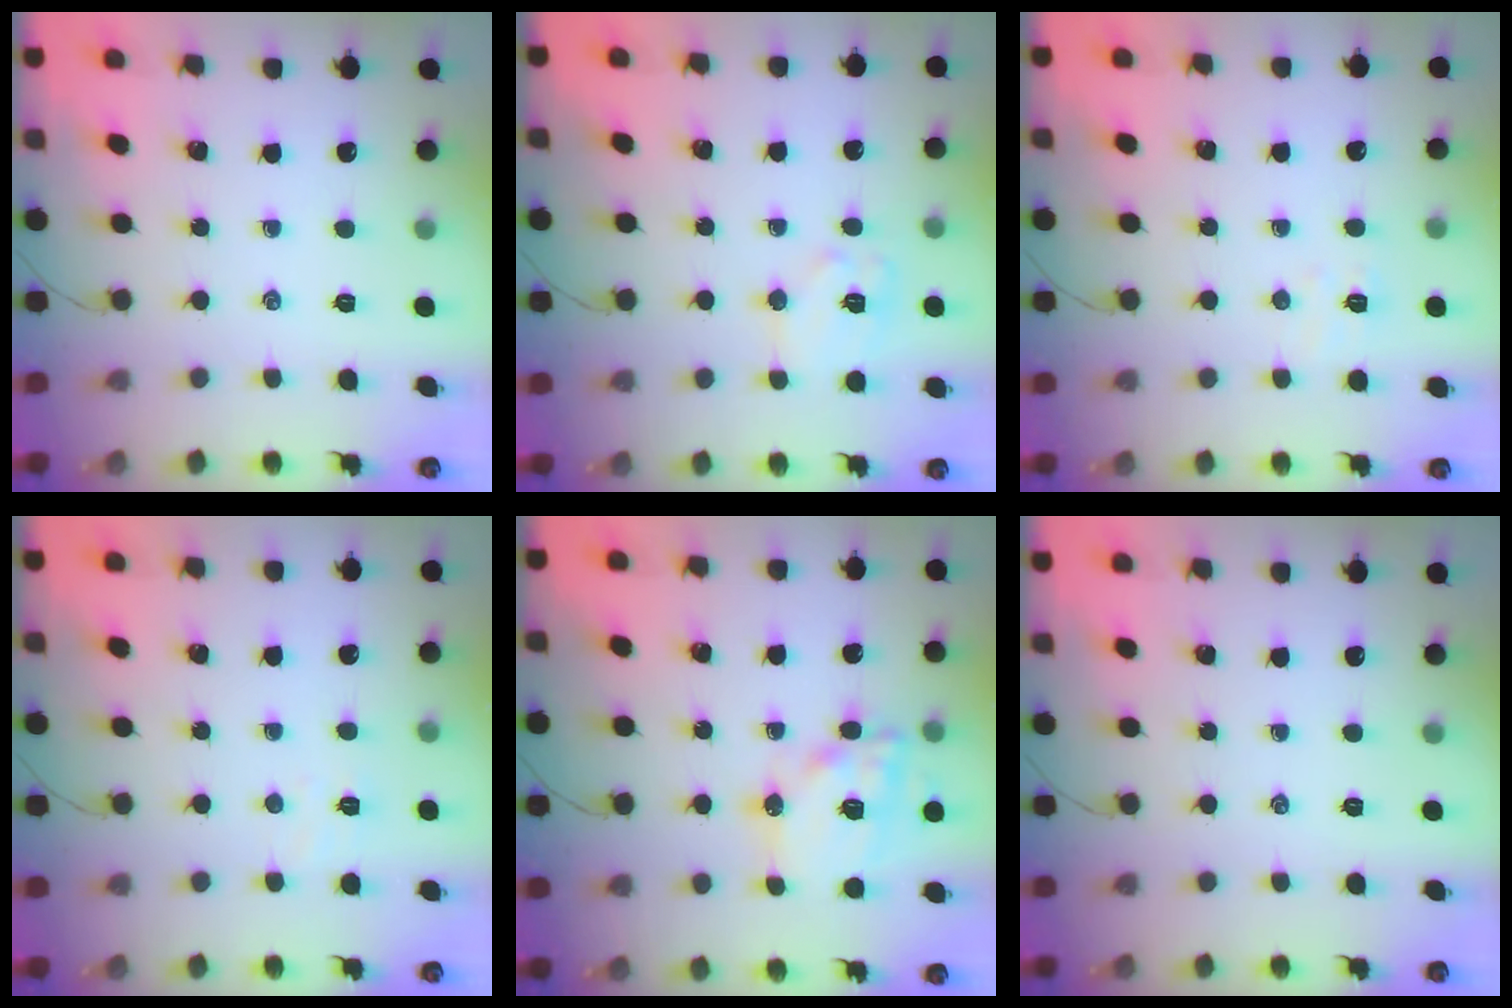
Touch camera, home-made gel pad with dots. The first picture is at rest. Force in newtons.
{"total": 9.4, "press": 9.4, "slide": 0.3}
{"total": 4.5, "press": 4.4, "slide": 1.3}
{"total": 2.5, "press": 2.4, "slide": 0.8}
{"total": 16.3, "press": 16.0, "slide": 3.3}
{"total": 0.0}